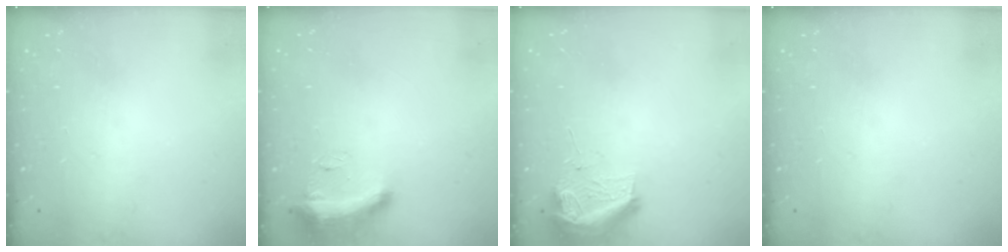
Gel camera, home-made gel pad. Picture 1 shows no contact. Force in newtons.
{"total": 8.8, "press": 8.7, "slide": 0.8}
{"total": 9.0, "press": 8.9, "slide": 1.1}
{"total": 0.0}